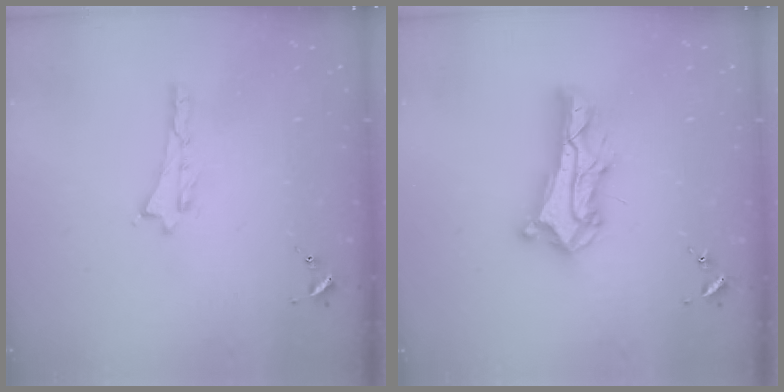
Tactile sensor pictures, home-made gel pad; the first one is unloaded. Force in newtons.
{"total": 9.6, "press": 9.6, "slide": 0.9}